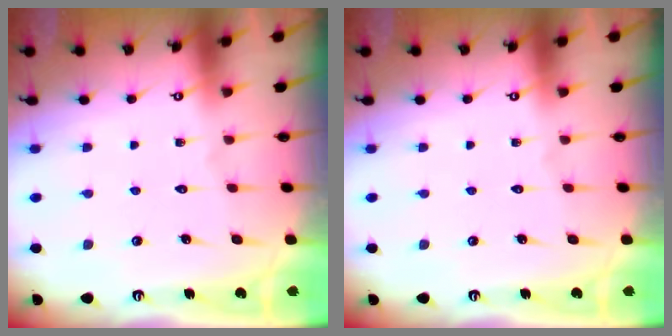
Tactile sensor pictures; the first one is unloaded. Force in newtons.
{"total": 0.0}